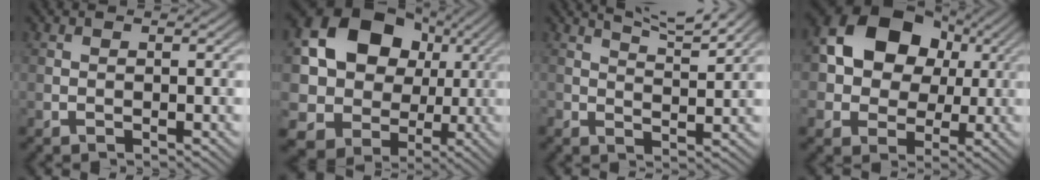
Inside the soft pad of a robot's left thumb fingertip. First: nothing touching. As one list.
[{"total": 15.2, "force": [2.6, 12.8, 7.7], "torque": [-0.174, 0.005, 0.030]}, {"total": 5.8, "force": [4.6, 0.9, 3.4], "torque": [-0.062, 0.003, 0.075]}, {"total": 12.8, "force": [2.5, 10.0, 7.6], "torque": [-0.154, 0.023, 0.029]}]